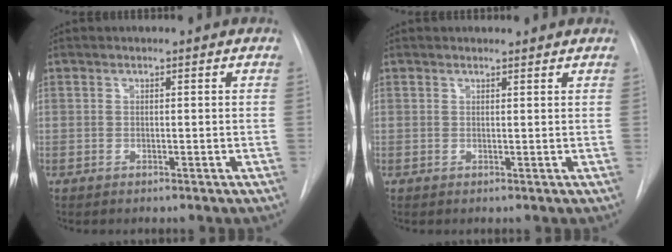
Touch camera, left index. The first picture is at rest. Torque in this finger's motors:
{"motor_torque": [0.10, -0.24, -0.22, 0.00]}